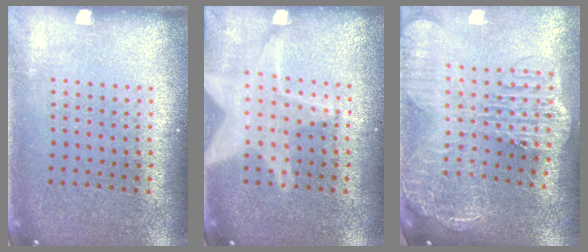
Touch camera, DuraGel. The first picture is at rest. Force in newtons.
{"total": 3.2, "press": 3.2, "slide": 0.4}
{"total": 3.4, "press": 2.8, "slide": 1.9}